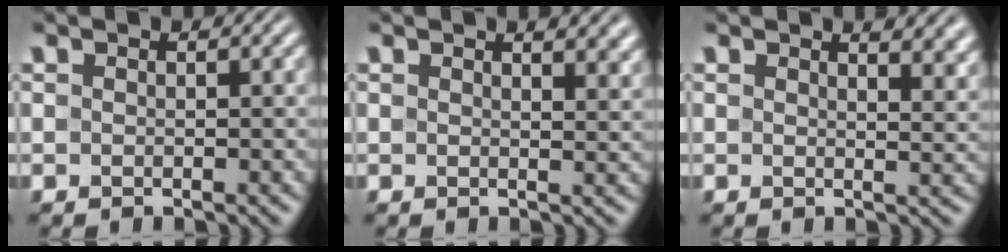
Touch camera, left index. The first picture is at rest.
{"total": 3.3, "force": [2.3, 1.3, 2.0], "torque": [-0.011, 0.006, 0.026]}
{"total": 4.5, "force": [3.2, 1.8, 2.6], "torque": [-0.013, 0.011, 0.036]}